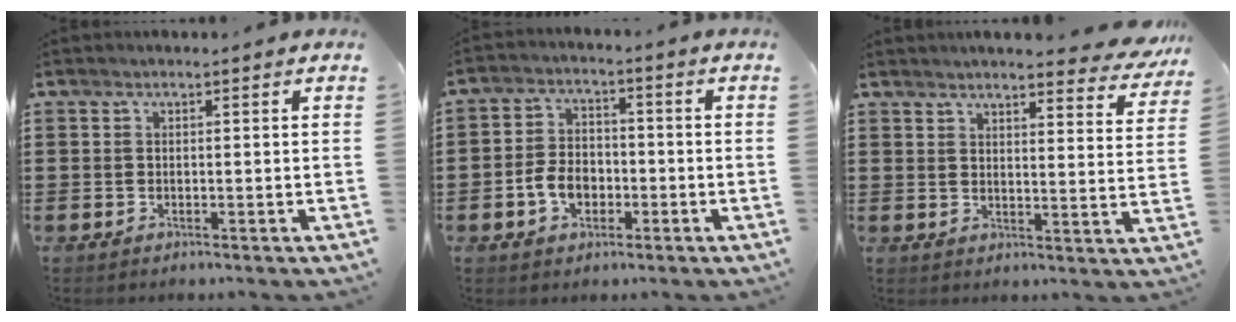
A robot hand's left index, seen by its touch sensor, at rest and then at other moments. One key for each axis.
{"total": 5.5, "fx": -2.1, "fy": 3.7, "fz": 3.5, "tx": -0.085, "ty": 0.004, "tz": -0.045}
{"total": 5.0, "fx": 4.7, "fy": -0.1, "fz": 1.7, "tx": -0.042, "ty": -0.024, "tz": 0.081}